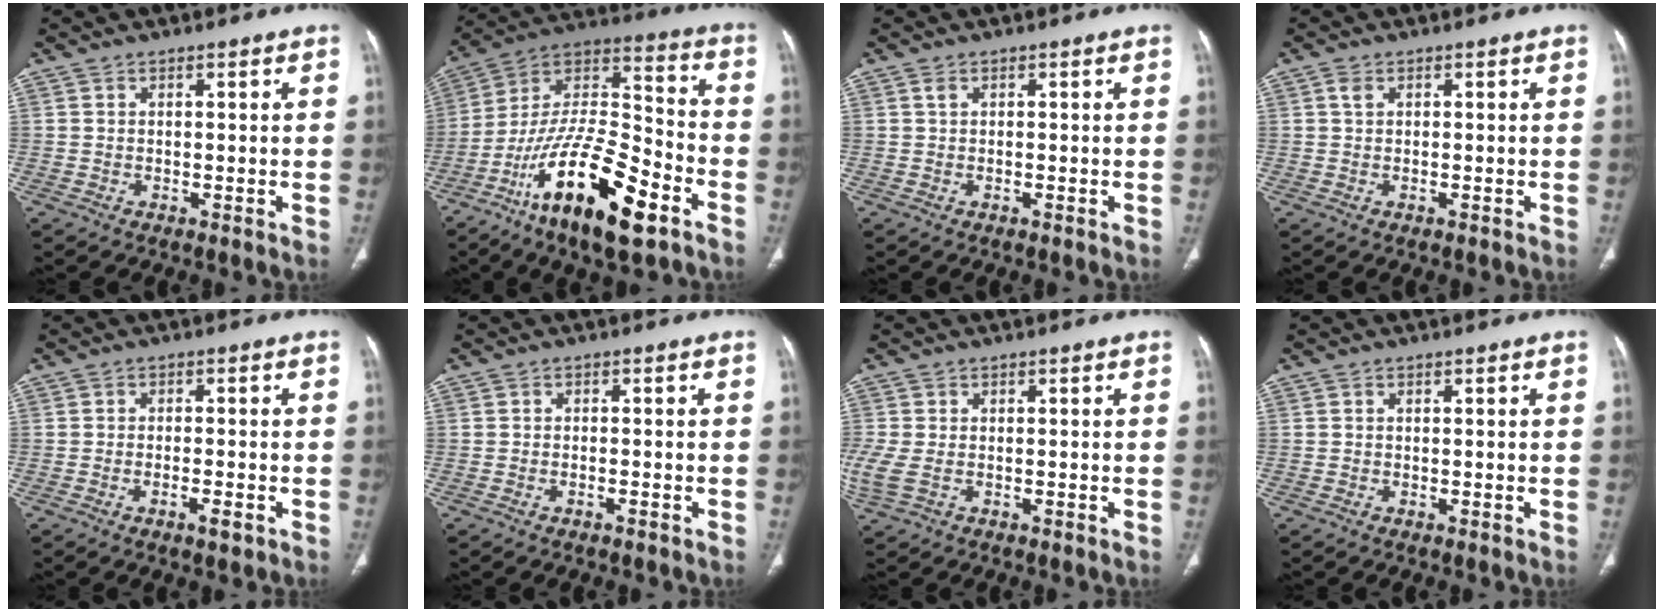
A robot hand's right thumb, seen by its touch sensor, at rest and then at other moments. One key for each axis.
{"total": 23.2, "fx": -12.4, "fy": 7.8, "fz": 18.0, "tx": -0.345, "ty": 0.062, "tz": -0.221}
{"total": 0.9, "fx": 0.0, "fy": 0.5, "fz": 0.7, "tx": -0.020, "ty": 0.006, "tz": 0.003}
{"total": 1.3, "fx": 0.2, "fy": 0.8, "fz": 1.0, "tx": -0.025, "ty": 0.003, "tz": 0.005}
{"total": 2.9, "fx": -1.5, "fy": 0.8, "fz": 2.3, "tx": -0.040, "ty": 0.005, "tz": -0.022}
{"total": 1.1, "fx": -0.7, "fy": 0.3, "fz": 0.8, "tx": -0.022, "ty": 0.011, "tz": -0.006}
{"total": 4.5, "fx": -0.8, "fy": 2.7, "fz": 3.5, "tx": -0.110, "ty": -0.004, "tz": -0.010}
{"total": 0.0}